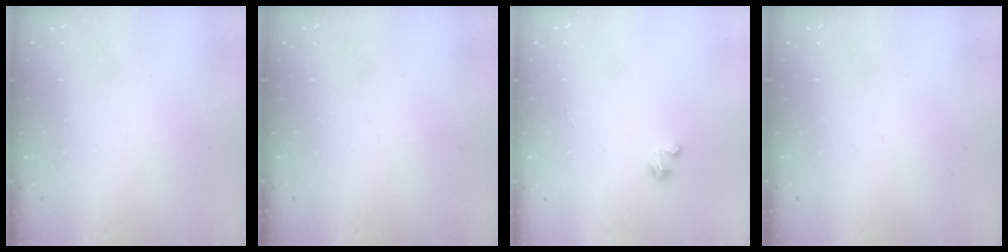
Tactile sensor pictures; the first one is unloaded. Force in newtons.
{"total": 0.0}
{"total": 0.6, "press": 0.6, "slide": 0.3}
{"total": 0.0}